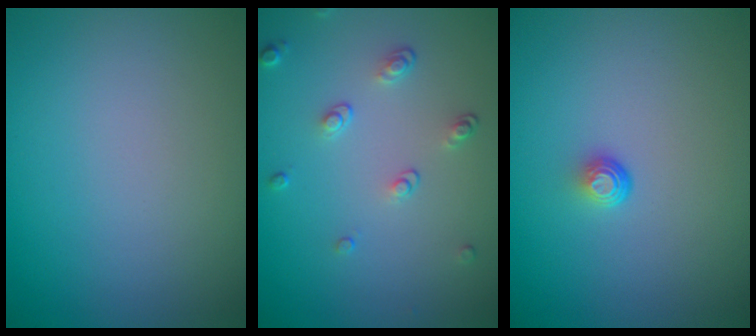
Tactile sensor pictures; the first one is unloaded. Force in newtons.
{"total": 1.8, "press": 1.3, "slide": 1.2}
{"total": 1.0, "press": 0.6, "slide": 0.8}